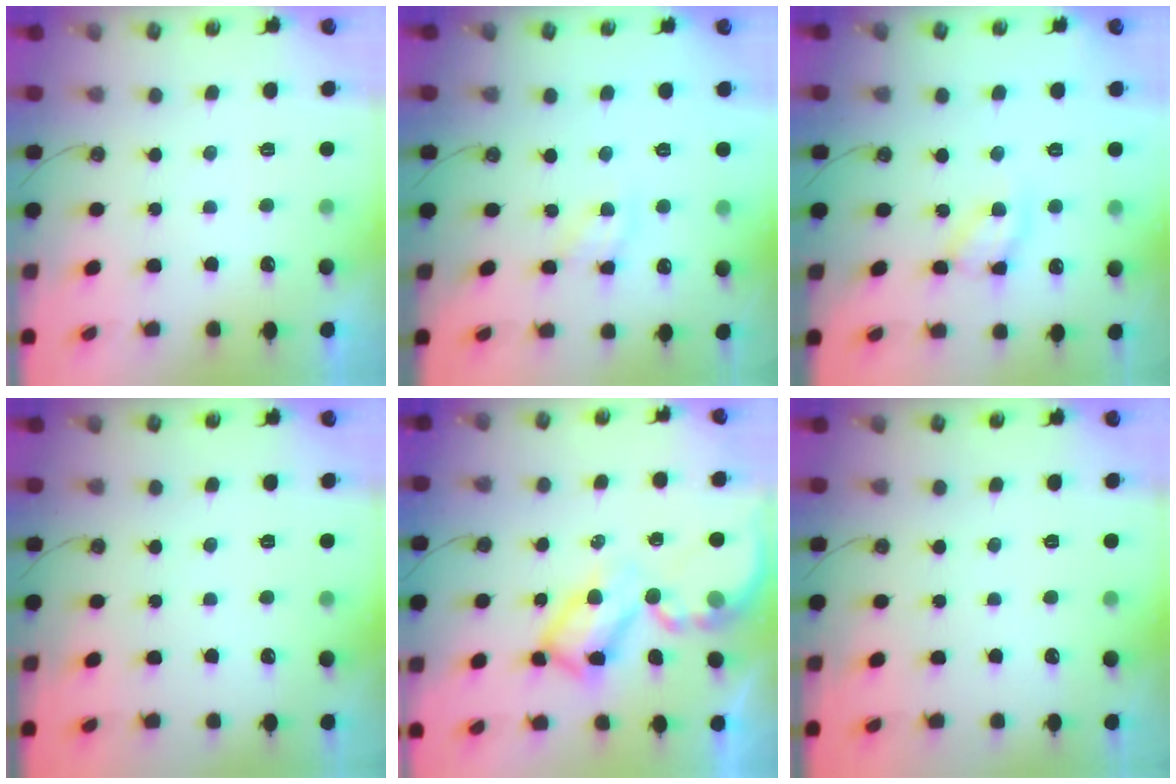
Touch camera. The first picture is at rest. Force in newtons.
{"total": 6.2, "press": 6.2, "slide": 0.4}
{"total": 11.9, "press": 11.8, "slide": 1.4}
{"total": 0.0}
{"total": 12.6, "press": 12.6, "slide": 1.2}
{"total": 0.0}